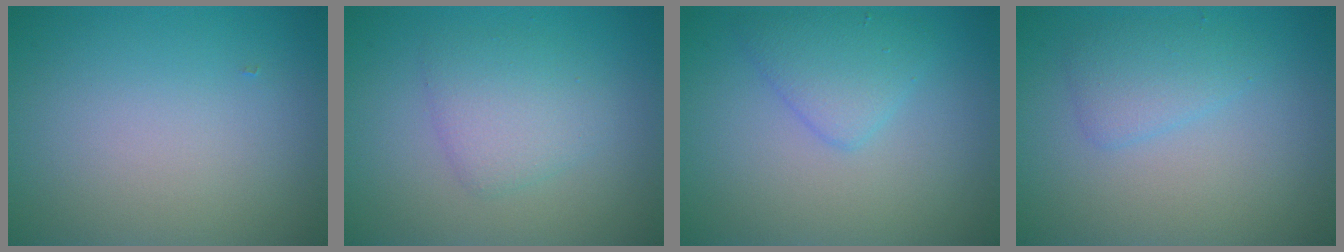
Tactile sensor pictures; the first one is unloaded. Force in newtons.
{"total": 2.8, "press": 2.8, "slide": 0.2}
{"total": 2.6, "press": 2.6, "slide": 0.1}
{"total": 2.1, "press": 2.1, "slide": 0.1}